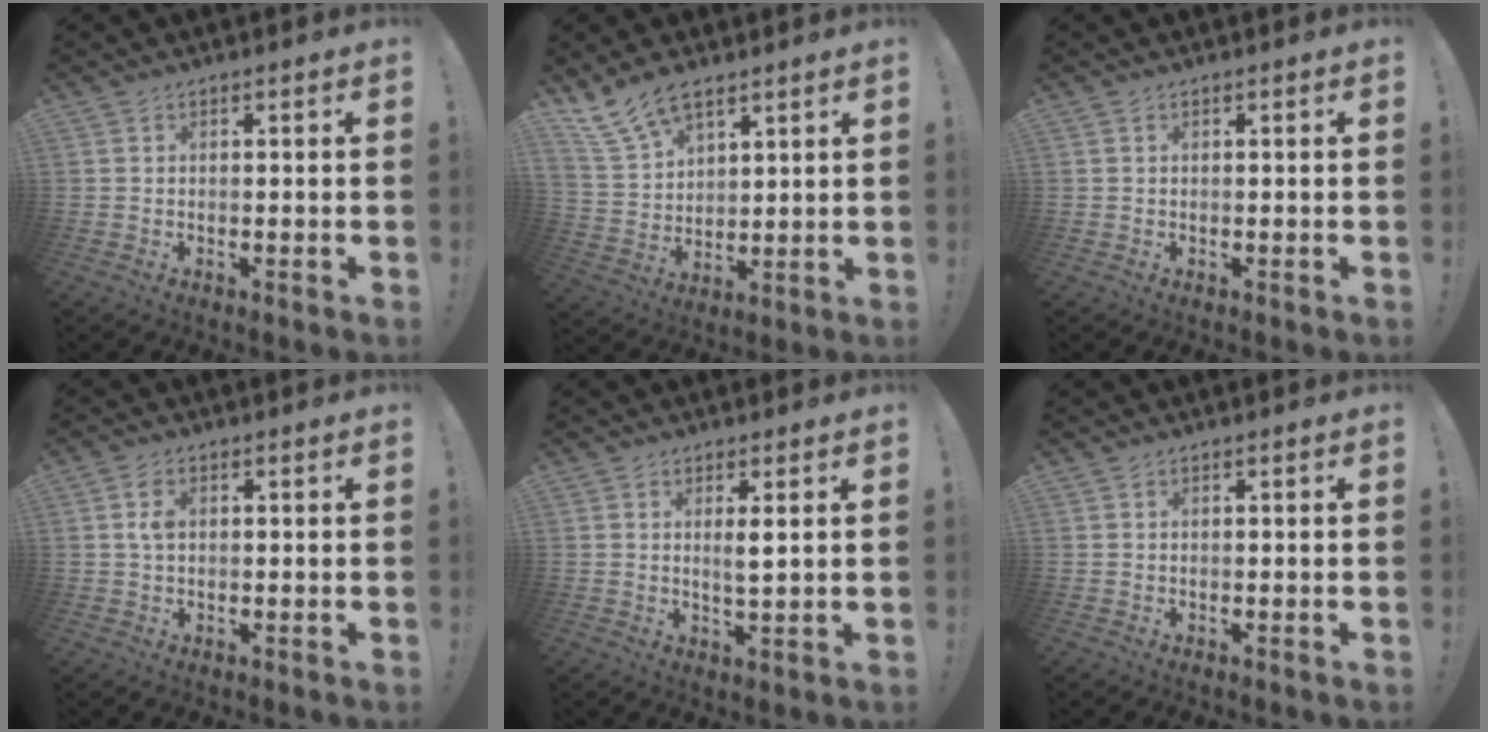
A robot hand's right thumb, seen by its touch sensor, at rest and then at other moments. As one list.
[{"total": 11.1, "force": [8.2, 5.6, 4.8], "torque": [-0.103, -0.038, 0.163]}, {"total": 0.0}, {"total": 3.6, "force": [0.7, 2.1, 2.8], "torque": [-0.053, 0.006, 0.012]}, {"total": 3.3, "force": [1.1, 0.5, 3.0], "torque": [-0.046, -0.010, 0.015]}, {"total": 0.0}]